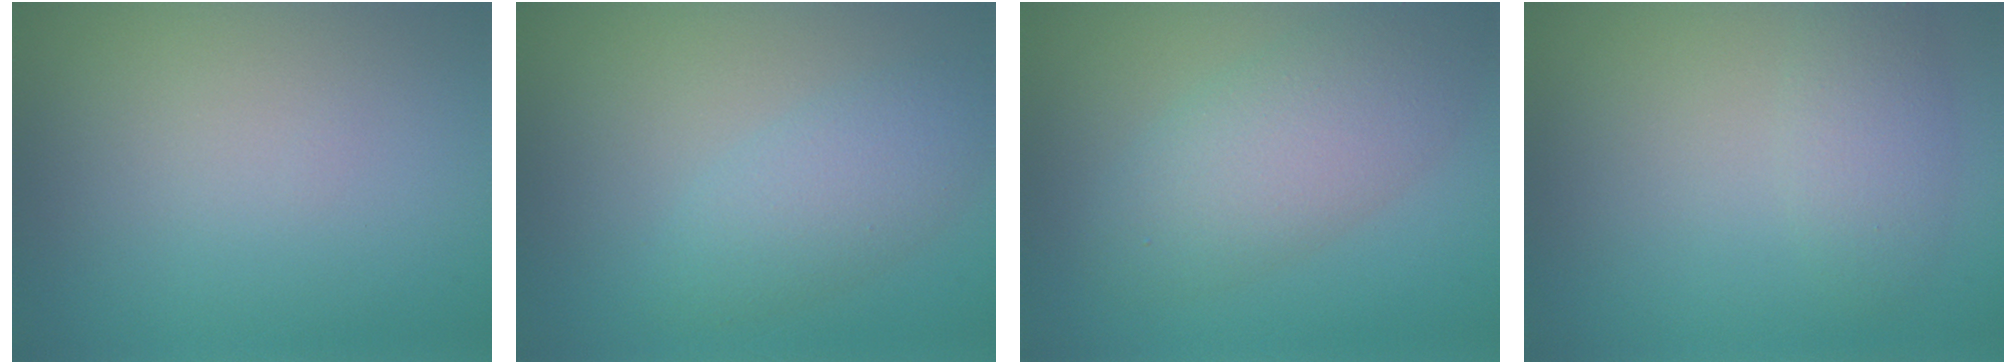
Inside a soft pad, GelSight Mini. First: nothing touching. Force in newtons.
{"total": 3.3, "press": 3.3, "slide": 0.1}
{"total": 5.3, "press": 5.3, "slide": 0.2}
{"total": 2.5, "press": 2.5, "slide": 0.1}